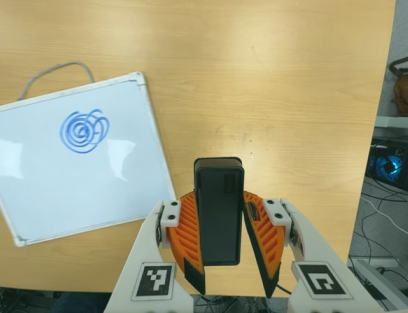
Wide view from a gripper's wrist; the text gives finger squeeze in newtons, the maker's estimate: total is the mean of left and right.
{"total": 6.3, "left": 5.8, "right": 6.8}